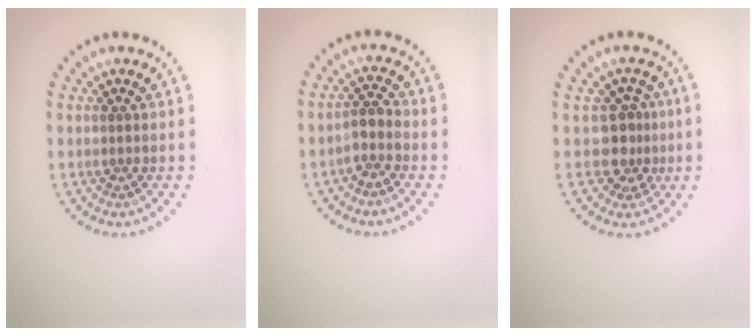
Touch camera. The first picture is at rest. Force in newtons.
{"total": 2.1, "press": 1.7, "slide": 1.3}
{"total": 2.6, "press": 1.9, "slide": 1.7}